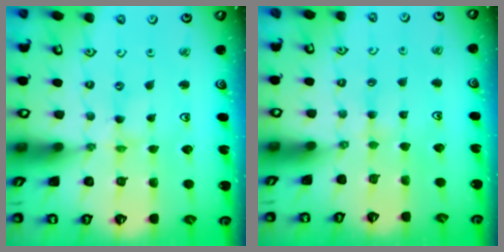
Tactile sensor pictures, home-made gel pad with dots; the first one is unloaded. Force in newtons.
{"total": 2.9, "press": 2.8, "slide": 0.5}